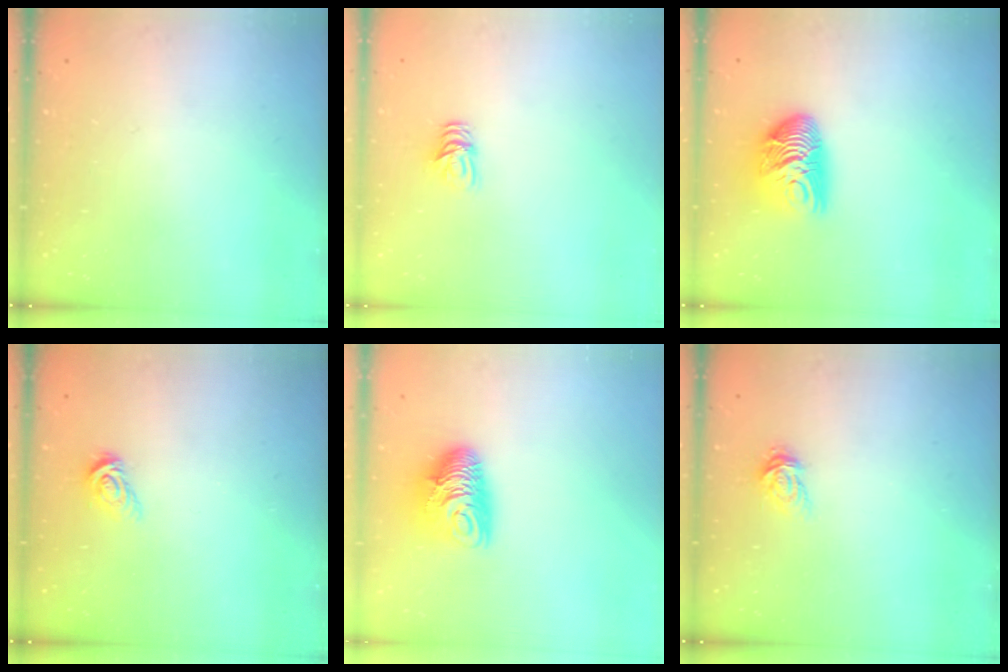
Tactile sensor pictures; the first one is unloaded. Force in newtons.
{"total": 5.3, "press": 5.3, "slide": 0.6}
{"total": 12.0, "press": 12.0, "slide": 0.6}
{"total": 4.9, "press": 4.9, "slide": 0.3}
{"total": 10.5, "press": 10.5, "slide": 0.6}
{"total": 3.2, "press": 3.2, "slide": 0.3}